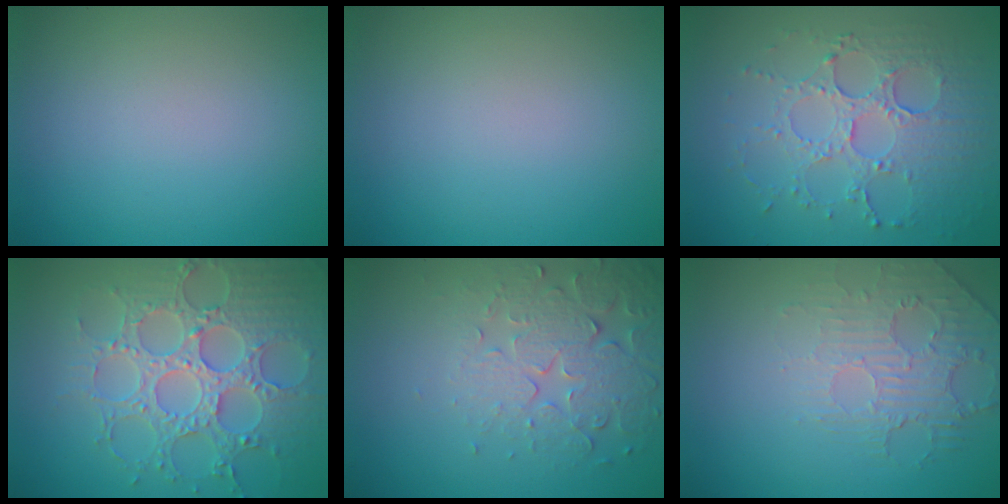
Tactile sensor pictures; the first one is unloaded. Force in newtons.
{"total": 0.0}
{"total": 5.0, "press": 3.7, "slide": 3.4}
{"total": 7.2, "press": 5.9, "slide": 4.1}
{"total": 5.0, "press": 3.7, "slide": 3.3}
{"total": 2.3, "press": 1.5, "slide": 1.7}